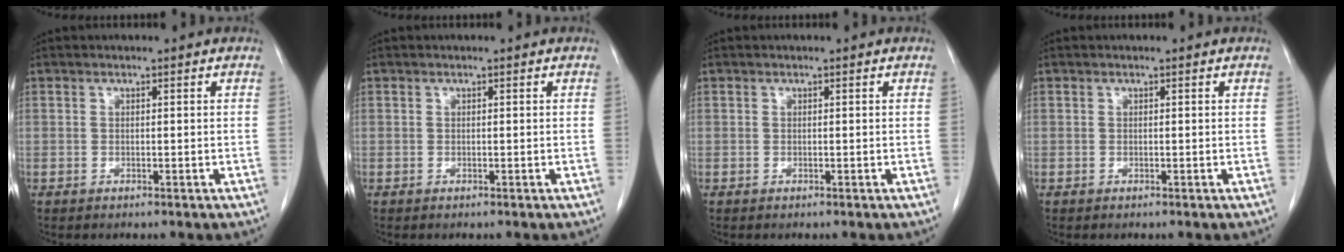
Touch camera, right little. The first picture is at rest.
{"total": 0.0}
{"total": 0.0}
{"total": 0.0}